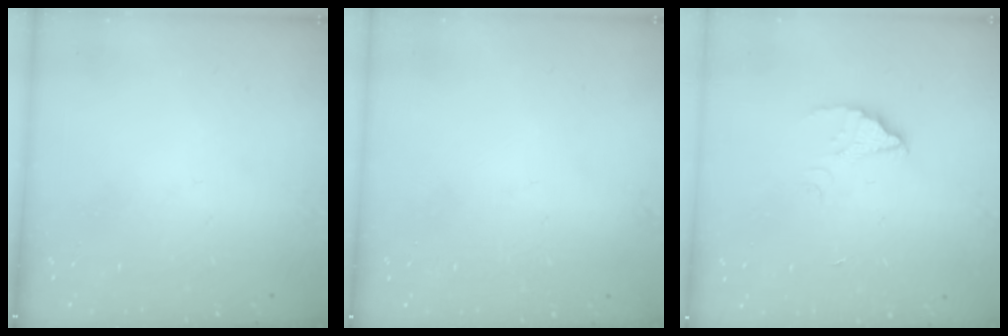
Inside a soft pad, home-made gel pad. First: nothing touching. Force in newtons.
{"total": 2.3, "press": 2.3, "slide": 0.1}
{"total": 2.4, "press": 2.4, "slide": 0.1}